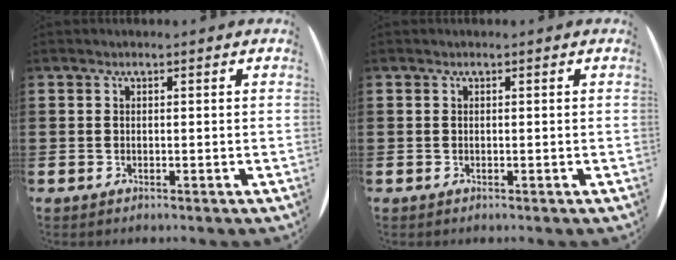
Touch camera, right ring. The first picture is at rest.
{"total": 0.0}